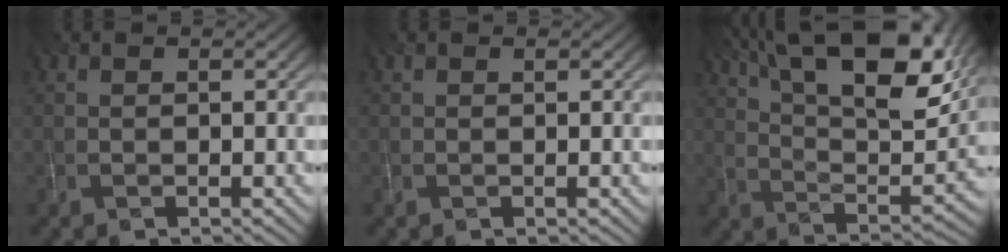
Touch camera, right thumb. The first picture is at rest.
{"total": 0.0}
{"total": 18.8, "force": [11.0, 7.0, 13.6], "torque": [-0.232, 0.015, 0.168]}